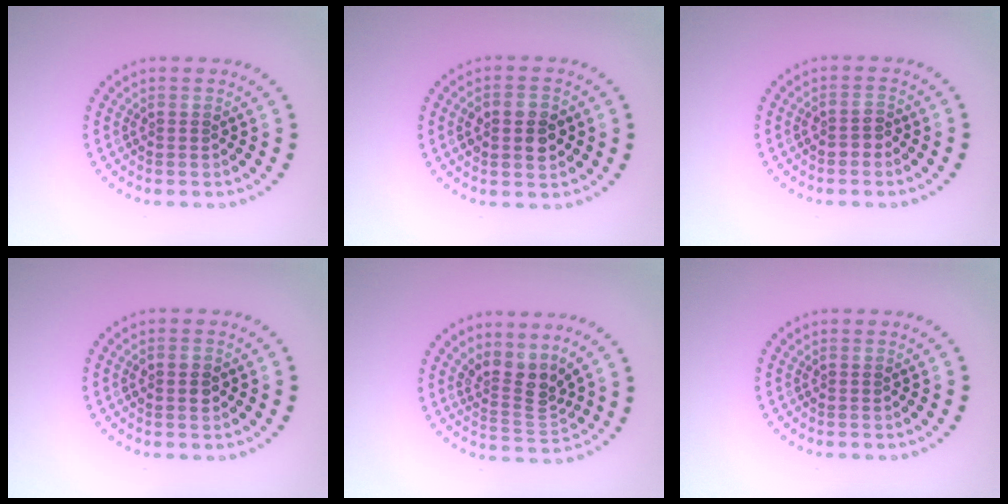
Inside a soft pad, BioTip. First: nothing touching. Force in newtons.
{"total": 3.8, "press": 3.8, "slide": 0.4}
{"total": 1.3, "press": 1.2, "slide": 0.5}
{"total": 1.3, "press": 1.3, "slide": 0.1}
{"total": 3.3, "press": 2.2, "slide": 2.4}
{"total": 0.0}